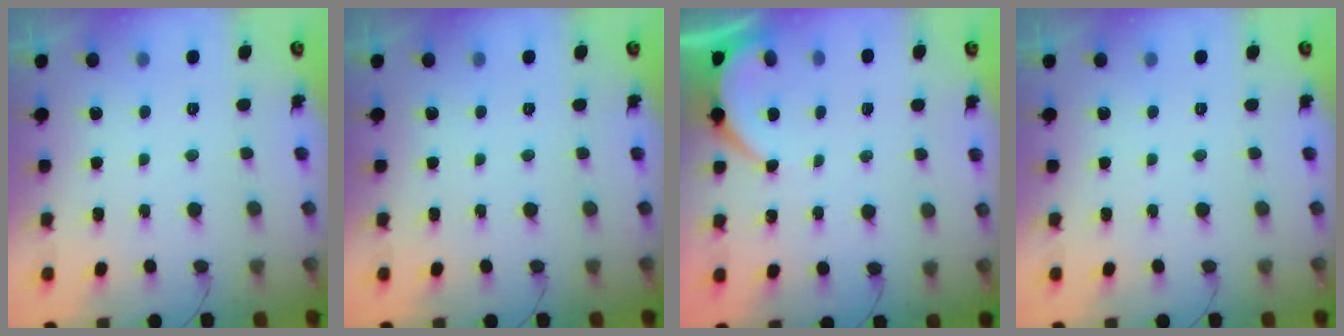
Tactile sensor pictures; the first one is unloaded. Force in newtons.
{"total": 0.0}
{"total": 2.3, "press": 2.3, "slide": 0.2}
{"total": 0.0}